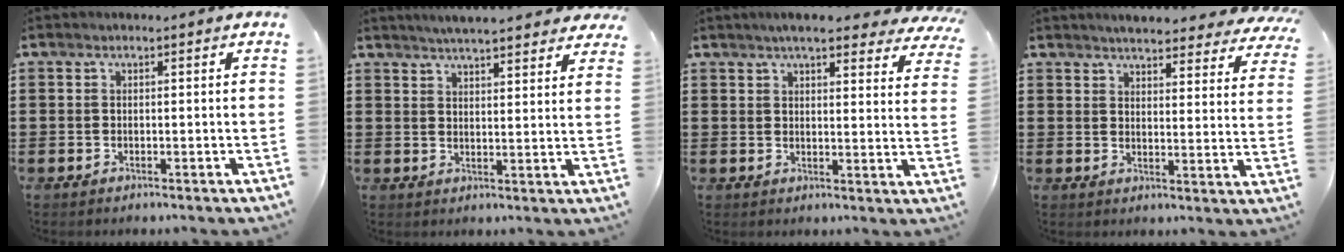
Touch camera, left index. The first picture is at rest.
{"total": 4.1, "force": [4.1, 0.1, 0.8], "torque": [-0.029, -0.013, 0.073]}
{"total": 6.0, "force": [5.2, 0.7, 2.9], "torque": [-0.065, -0.011, 0.092]}
{"total": 4.7, "force": [4.5, 0.1, 1.2], "torque": [-0.034, -0.023, 0.079]}